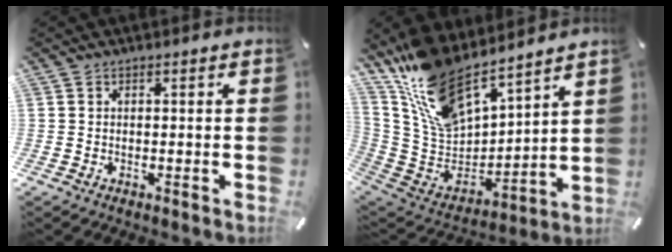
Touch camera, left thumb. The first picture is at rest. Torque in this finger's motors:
{"motor_torque": [2.01, -0.99, 0.63, -0.48, 0.25]}